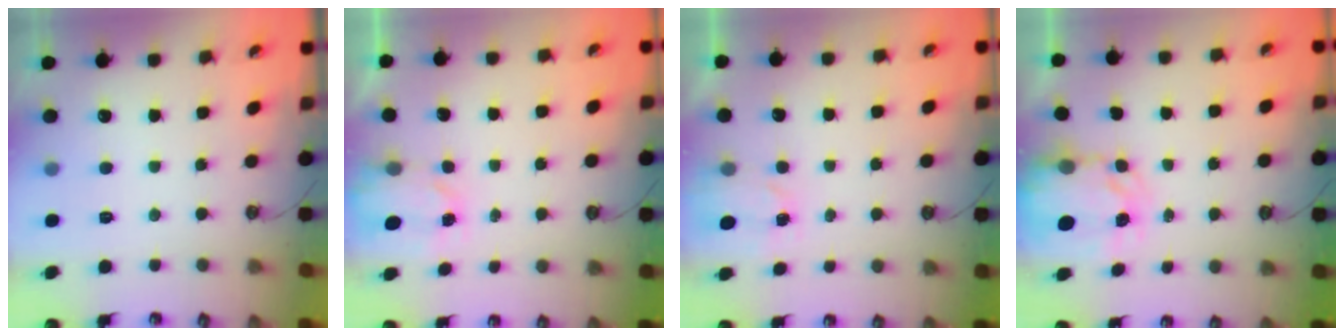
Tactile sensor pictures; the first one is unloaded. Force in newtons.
{"total": 1.6, "press": 1.6, "slide": 0.3}
{"total": 1.7, "press": 1.6, "slide": 0.2}
{"total": 3.9, "press": 3.9, "slide": 0.4}